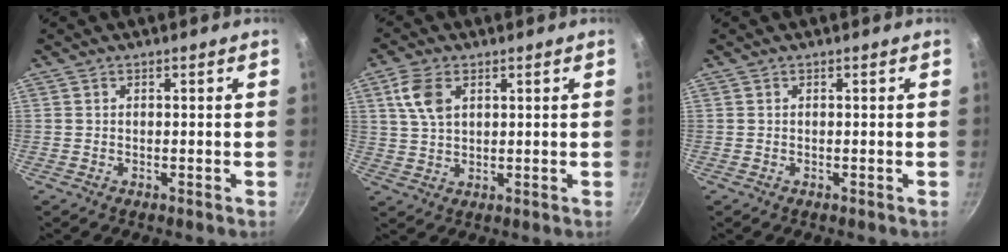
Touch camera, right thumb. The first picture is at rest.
{"total": 6.7, "force": [2.6, 3.9, 4.8], "torque": [-0.094, -0.001, 0.052]}
{"total": 0.0}